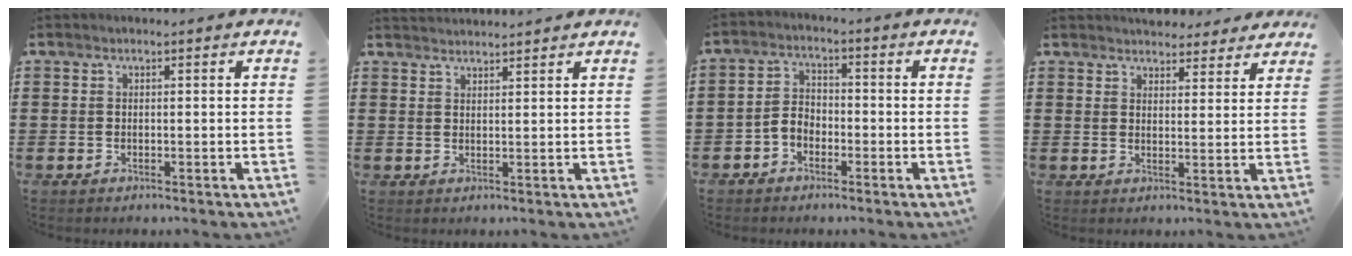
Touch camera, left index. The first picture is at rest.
{"total": 2.0, "force": [1.9, -0.1, -0.2], "torque": [-0.003, -0.001, 0.039]}
{"total": 3.2, "force": [-2.2, 2.0, 1.3], "torque": [-0.042, 0.003, -0.051]}
{"total": 4.1, "force": [4.0, 1.0, 0.5], "torque": [-0.013, -0.013, 0.073]}